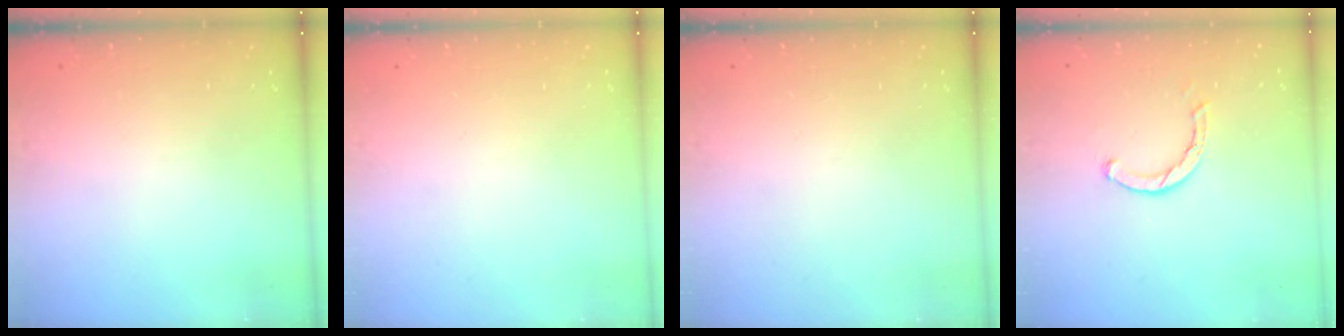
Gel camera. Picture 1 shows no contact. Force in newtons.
{"total": 0.0}
{"total": 0.0}
{"total": 2.0, "press": 2.0, "slide": 0.2}